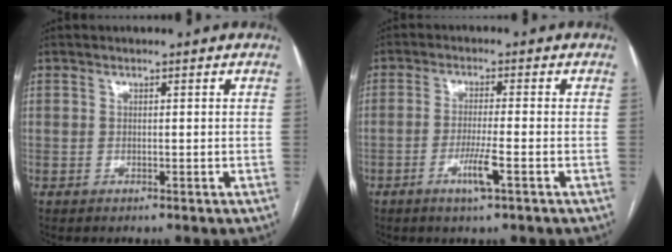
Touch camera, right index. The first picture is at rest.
{"total": 4.6, "force": [-2.1, -0.2, 4.1], "torque": [-0.083, -0.009, -0.038]}